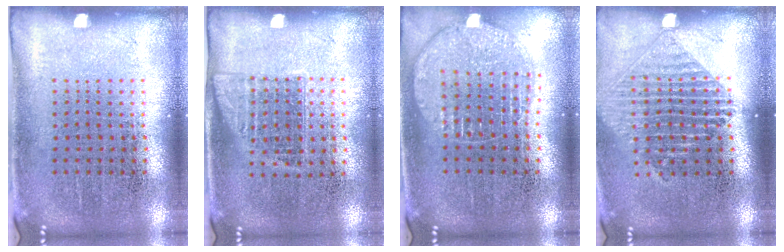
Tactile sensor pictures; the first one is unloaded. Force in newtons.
{"total": 1.0, "press": 0.9, "slide": 0.5}
{"total": 1.1, "press": 1.1, "slide": 0.3}
{"total": 1.5, "press": 1.3, "slide": 0.7}